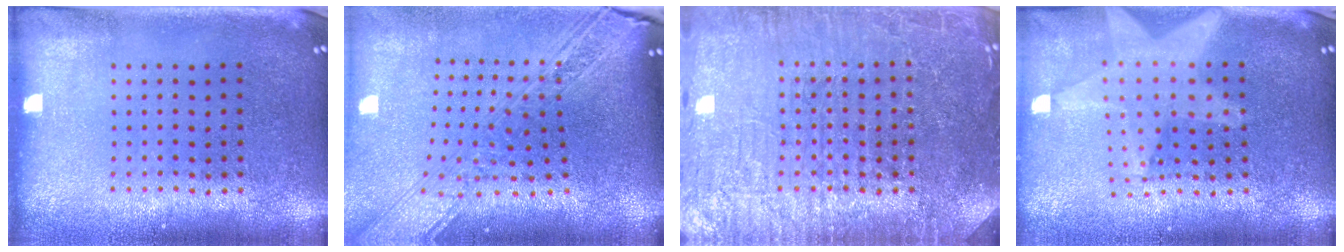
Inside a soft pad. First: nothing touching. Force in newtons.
{"total": 3.3, "press": 2.5, "slide": 2.1}
{"total": 5.4, "press": 5.4, "slide": 0.8}
{"total": 1.9, "press": 1.6, "slide": 1.0}